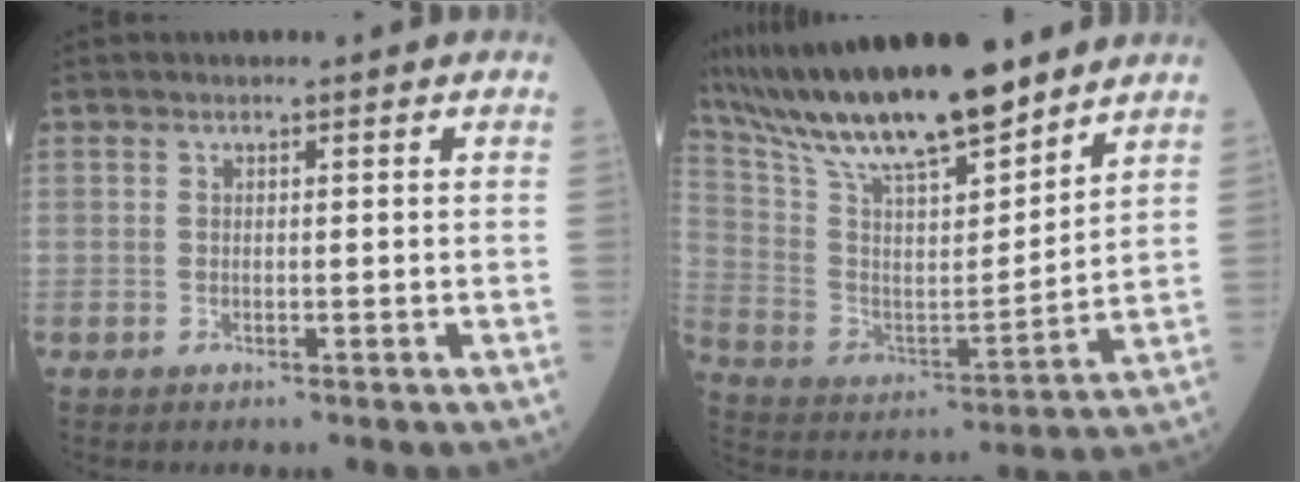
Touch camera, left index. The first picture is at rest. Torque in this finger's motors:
{"motor_torque": [0.37, -0.70, 0.72, 0.14]}